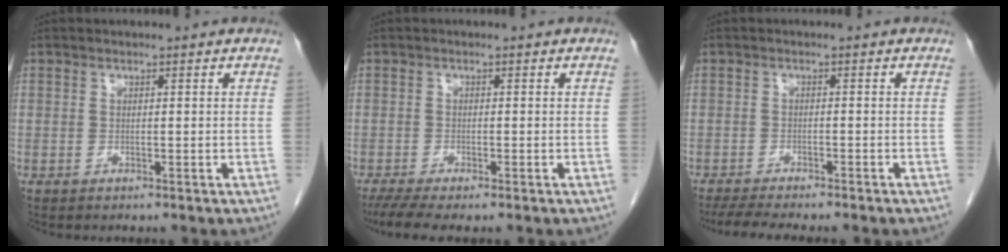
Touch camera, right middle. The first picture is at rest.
{"total": 4.8, "force": [-3.6, 0.7, 3.1], "torque": [-0.054, -0.012, -0.060]}
{"total": 7.7, "force": [-6.6, 0.7, 4.0], "torque": [-0.056, -0.010, -0.098]}